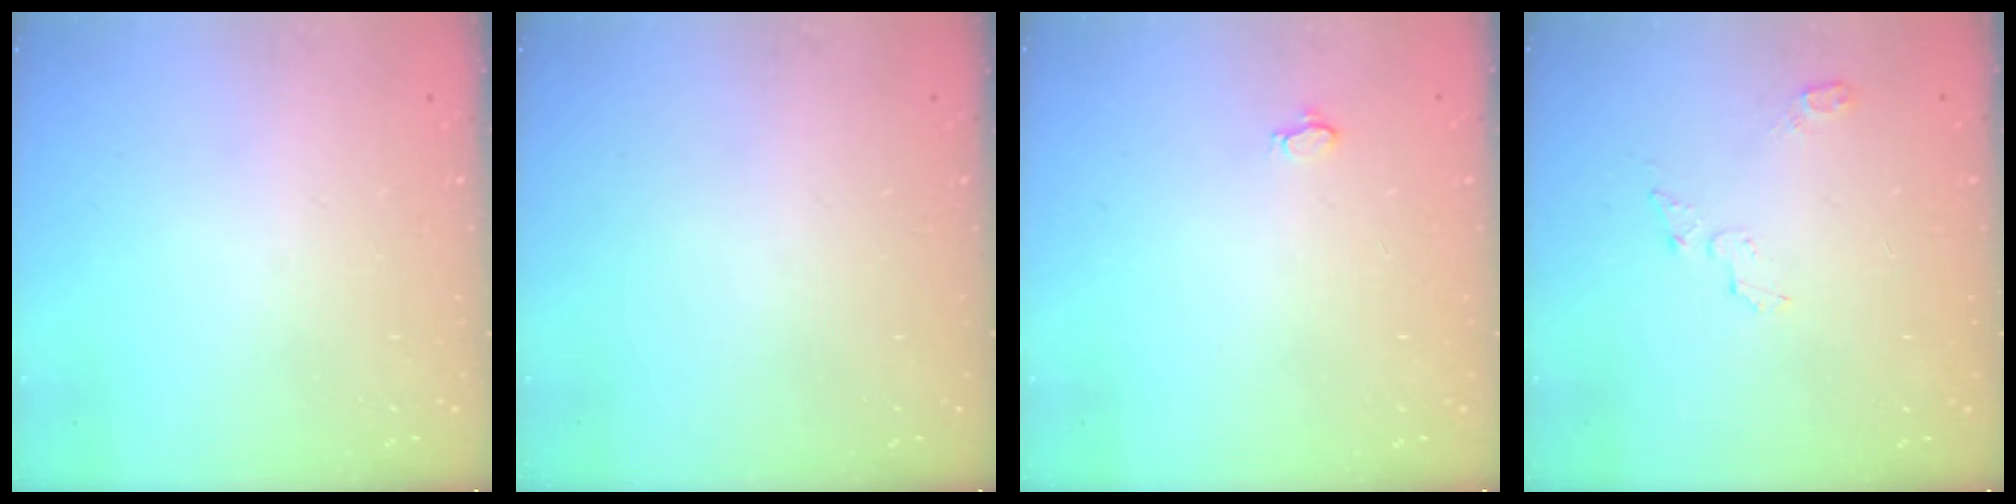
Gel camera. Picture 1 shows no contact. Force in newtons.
{"total": 0.0}
{"total": 2.8, "press": 2.8, "slide": 0.3}
{"total": 4.6, "press": 4.5, "slide": 0.6}